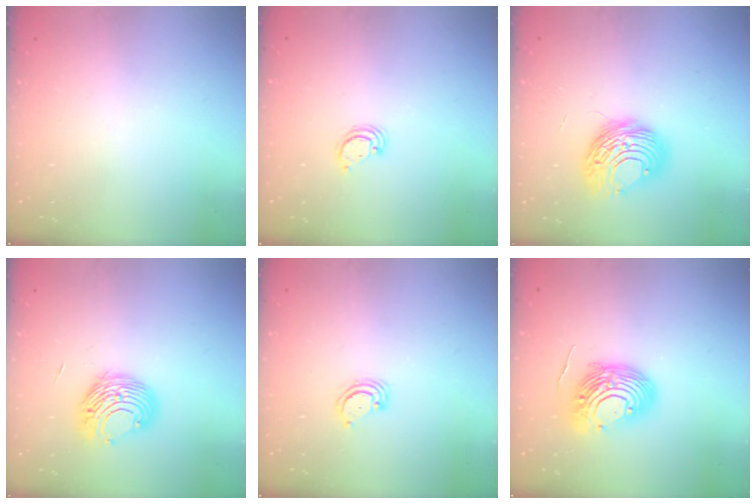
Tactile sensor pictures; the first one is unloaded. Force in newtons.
{"total": 2.6, "press": 2.6, "slide": 0.2}
{"total": 10.6, "press": 10.5, "slide": 1.5}
{"total": 9.6, "press": 9.6, "slide": 0.7}
{"total": 2.9, "press": 2.9, "slide": 0.3}
{"total": 13.4, "press": 13.3, "slide": 1.5}